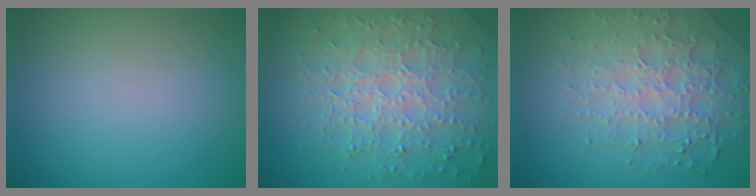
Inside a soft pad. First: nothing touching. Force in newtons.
{"total": 7.9, "press": 5.7, "slide": 5.4}
{"total": 5.9, "press": 4.7, "slide": 3.6}